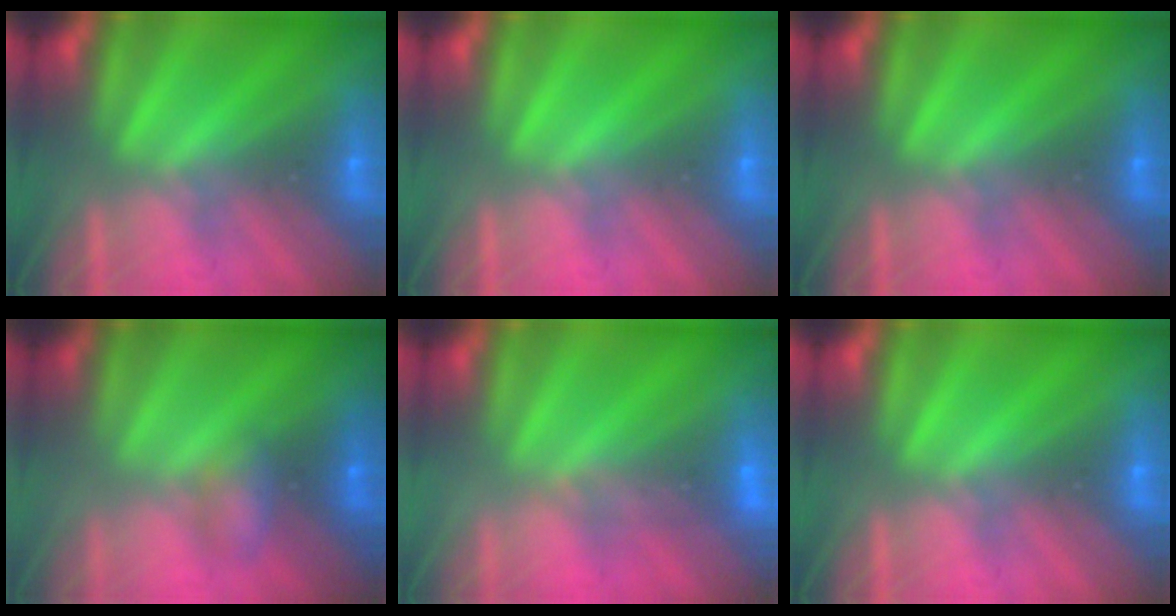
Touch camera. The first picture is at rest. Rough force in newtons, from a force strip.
{"total": 0.0}
{"total": 0.0}
{"total": 2.7}
{"total": 3.8}
{"total": 0.0}